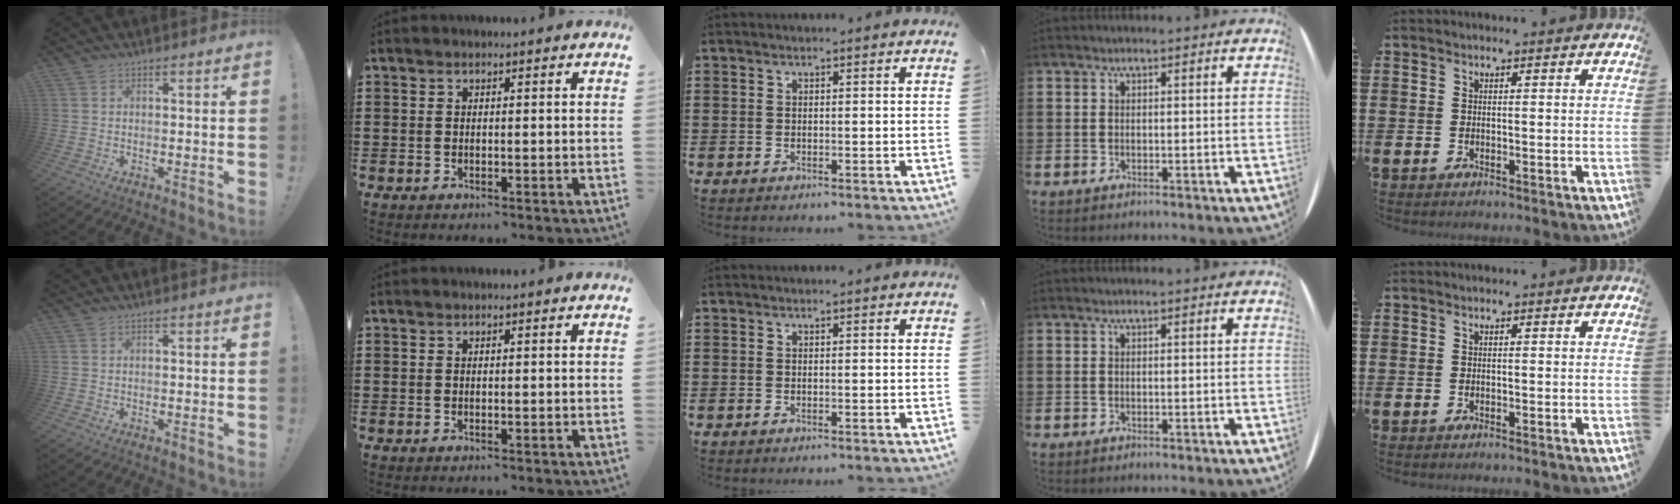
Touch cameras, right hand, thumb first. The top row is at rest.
{}